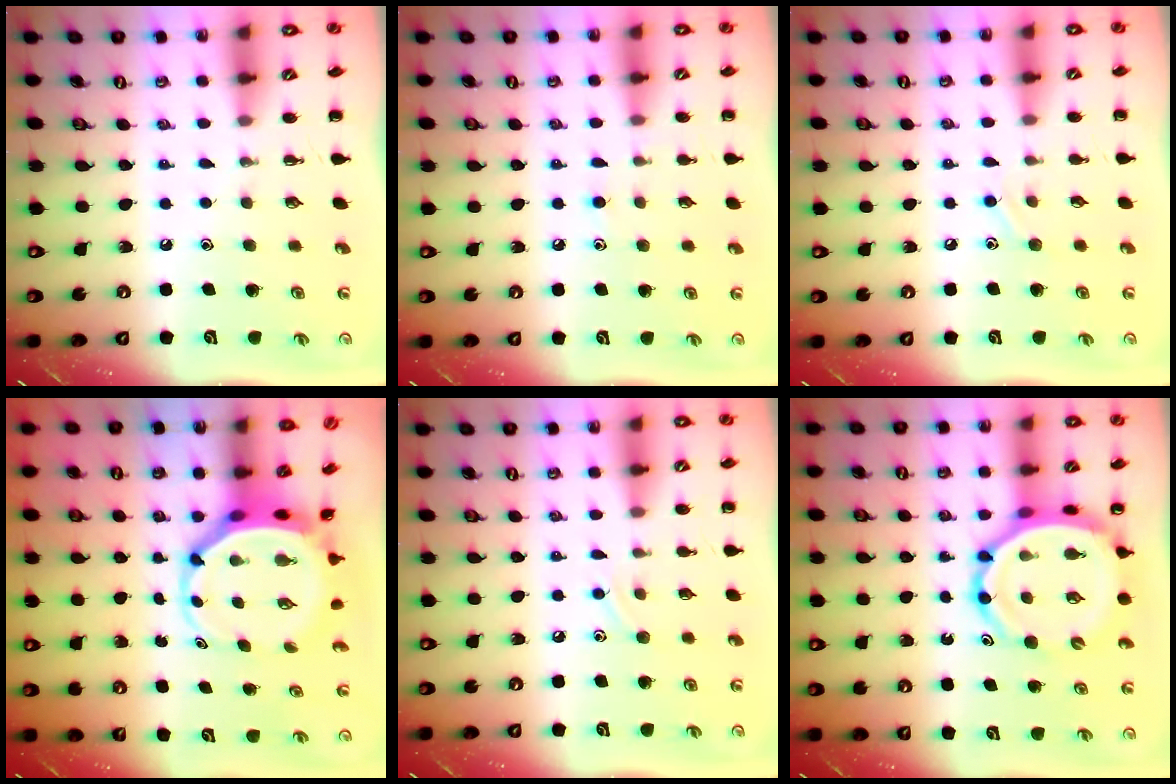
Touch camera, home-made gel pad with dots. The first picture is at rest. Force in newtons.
{"total": 6.7, "press": 6.3, "slide": 2.3}
{"total": 6.2, "press": 6.0, "slide": 1.7}
{"total": 5.3, "press": 5.1, "slide": 1.5}
{"total": 6.7, "press": 6.5, "slide": 1.6}
{"total": 11.9, "press": 11.4, "slide": 3.4}